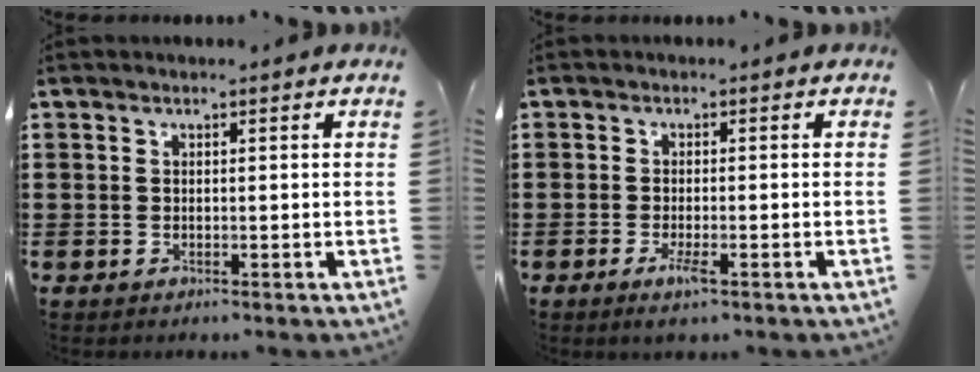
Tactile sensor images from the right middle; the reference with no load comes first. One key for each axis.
{"total": 2.4, "fx": -1.2, "fy": 0.4, "fz": 2.1, "tx": -0.042, "ty": -0.004, "tz": -0.023}